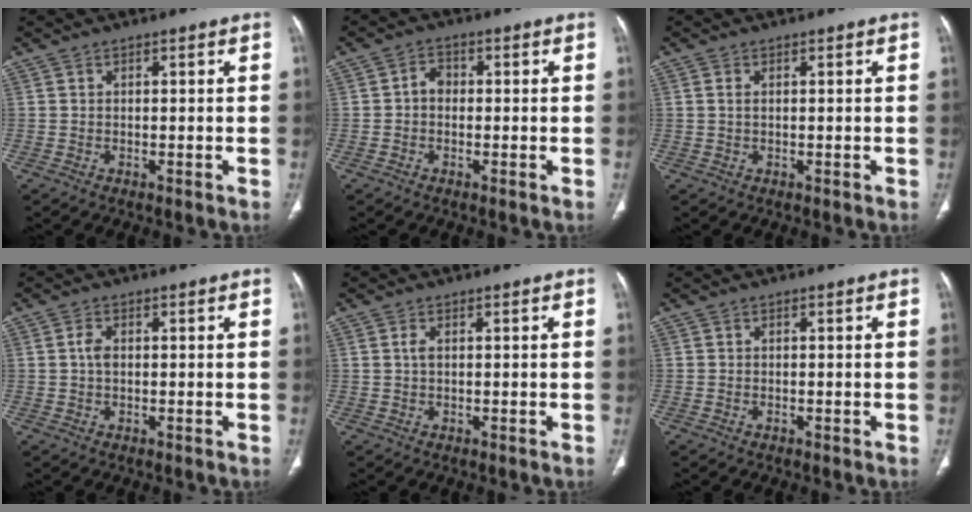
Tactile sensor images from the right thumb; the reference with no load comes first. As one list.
[{"total": 2.6, "force": [-0.3, 2.1, 1.6], "torque": [-0.017, 0.011, -0.014]}, {"total": 0.9, "force": [0.2, 0.5, 0.7], "torque": [-0.022, 0.005, 0.007]}, {"total": 2.0, "force": [0.1, 1.2, 1.6], "torque": [-0.034, 0.004, 0.001]}, {"total": 1.1, "force": [0.2, 0.5, 0.9], "torque": [-0.024, 0.004, 0.005]}, {"total": 0.0}]